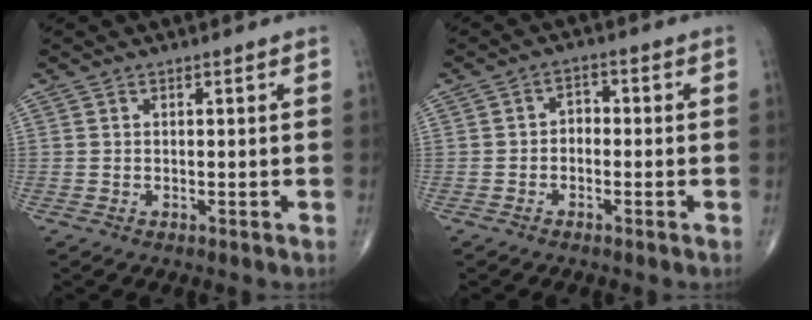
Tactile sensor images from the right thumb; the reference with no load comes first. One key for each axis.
{"total": 2.7, "fx": -0.7, "fy": 2.0, "fz": 1.7, "tx": -0.010, "ty": 0.021, "tz": -0.023}